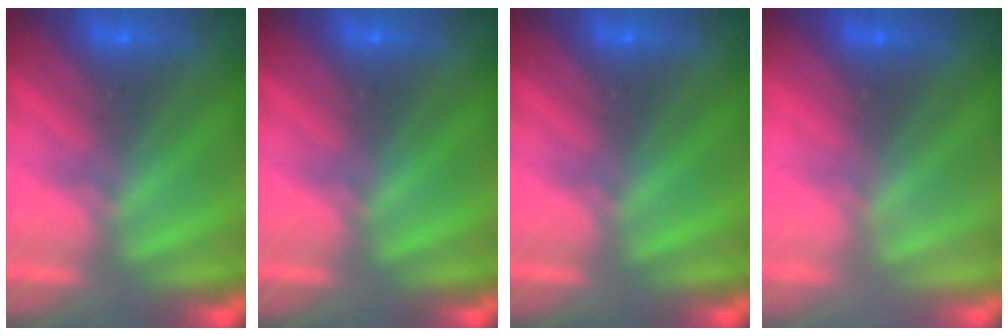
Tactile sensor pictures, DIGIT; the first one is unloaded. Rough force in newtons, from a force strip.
{"total": 0.0}
{"total": 0.0}
{"total": 2.9}